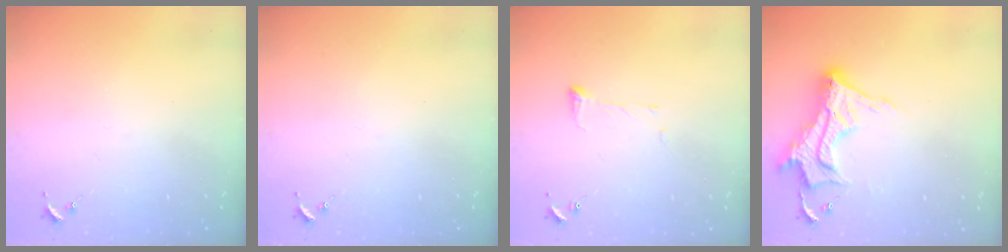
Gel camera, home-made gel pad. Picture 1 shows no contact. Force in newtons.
{"total": 0.0}
{"total": 5.1, "press": 5.1, "slide": 0.6}
{"total": 15.5, "press": 15.5, "slide": 1.2}